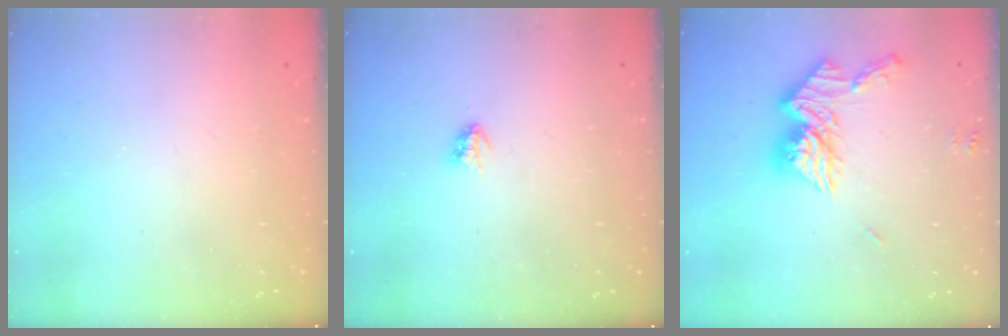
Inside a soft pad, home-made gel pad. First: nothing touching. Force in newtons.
{"total": 2.9, "press": 2.8, "slide": 0.4}
{"total": 14.2, "press": 14.2, "slide": 1.3}